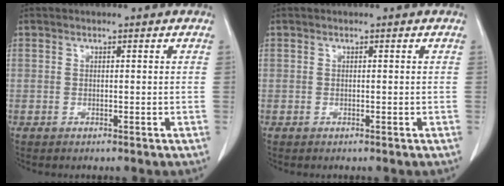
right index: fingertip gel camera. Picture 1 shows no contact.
{"total": 0.0}